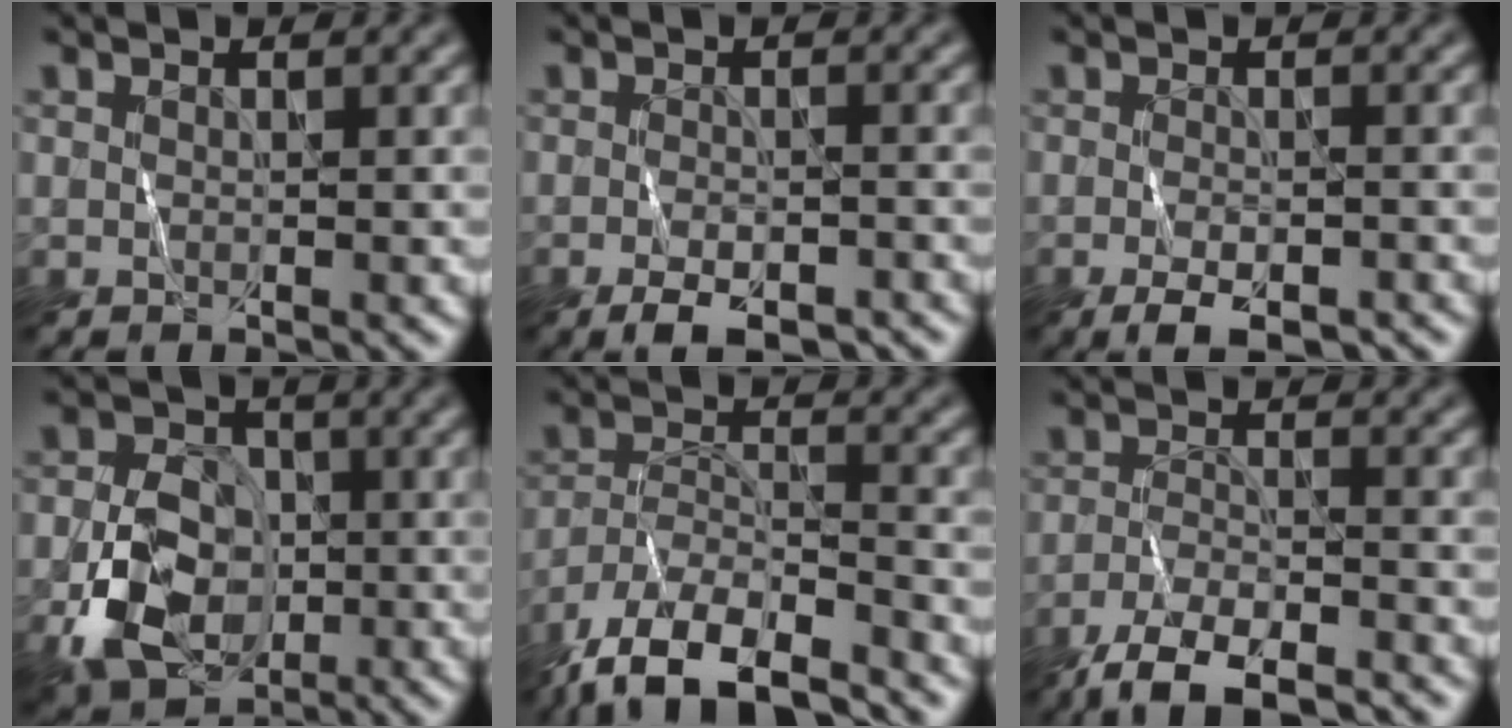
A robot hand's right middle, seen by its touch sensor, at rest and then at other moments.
{"total": 3.7, "force": [-2.8, 1.1, 2.2], "torque": [-0.036, -0.003, -0.044]}
{"total": 3.3, "force": [-2.3, 0.8, 2.1], "torque": [-0.037, -0.003, -0.036]}
{"total": 6.5, "force": [-2.0, 4.9, 3.8], "torque": [-0.071, 0.002, -0.043]}
{"total": 9.9, "force": [-8.3, 2.6, 4.7], "torque": [-0.080, -0.013, -0.147]}
{"total": 5.6, "force": [-4.9, 0.9, 2.6], "torque": [-0.049, -0.006, -0.091]}